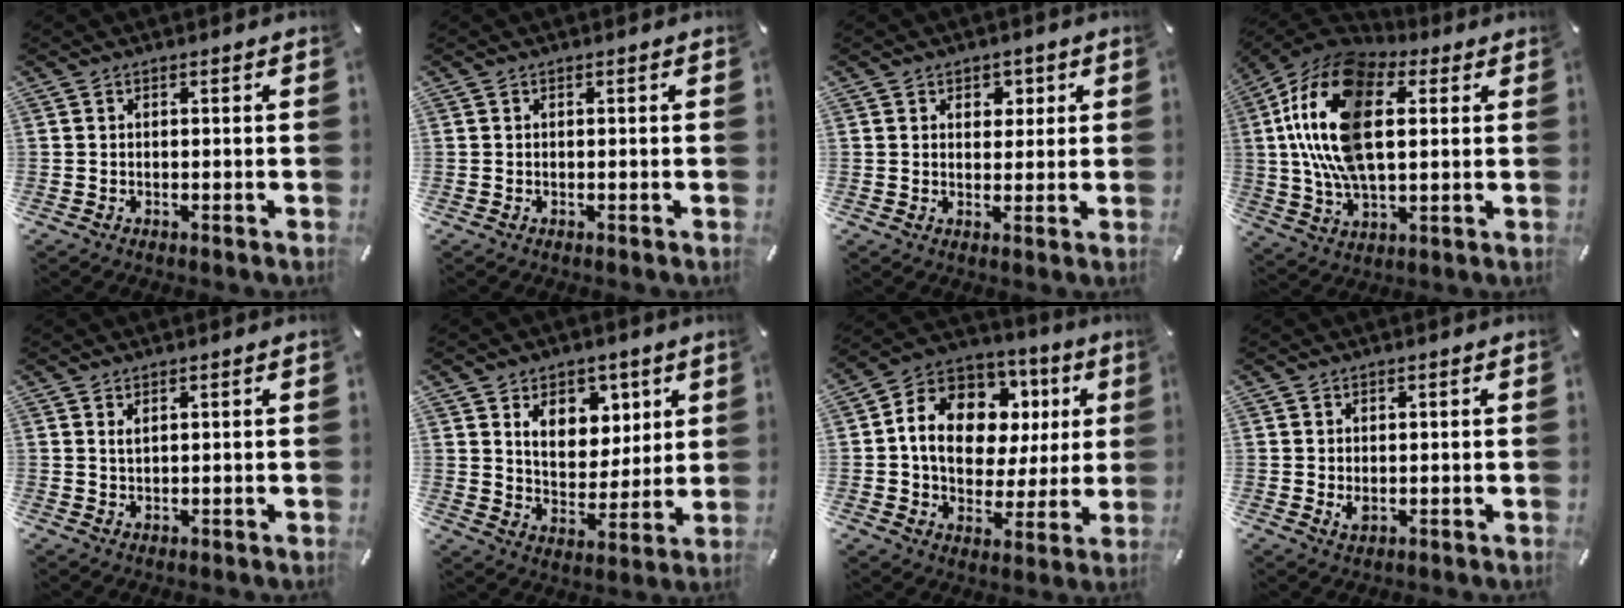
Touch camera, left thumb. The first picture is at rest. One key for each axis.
{"total": 0.0}
{"total": 3.5, "fx": 1.5, "fy": 2.8, "fz": 1.3, "tx": 0.000, "ty": -0.006, "tz": 0.017}
{"total": 21.5, "fx": 4.3, "fy": 12.4, "fz": 17.0, "tx": -0.377, "ty": 0.007, "tz": 0.069}
{"total": 1.4, "fx": 0.9, "fy": 0.5, "fz": 1.0, "tx": -0.020, "ty": -0.001, "tz": 0.016}
{"total": 10.4, "fx": 5.2, "fy": 7.9, "fz": 4.3, "tx": -0.063, "ty": -0.029, "tz": 0.094}
{"total": 15.4, "fx": 3.0, "fy": 12.0, "fz": 9.1, "tx": -0.160, "ty": -0.004, "tz": 0.060}
{"total": 2.0, "fx": 0.1, "fy": 1.4, "fz": 1.5, "tx": -0.035, "ty": 0.000, "tz": 0.000}